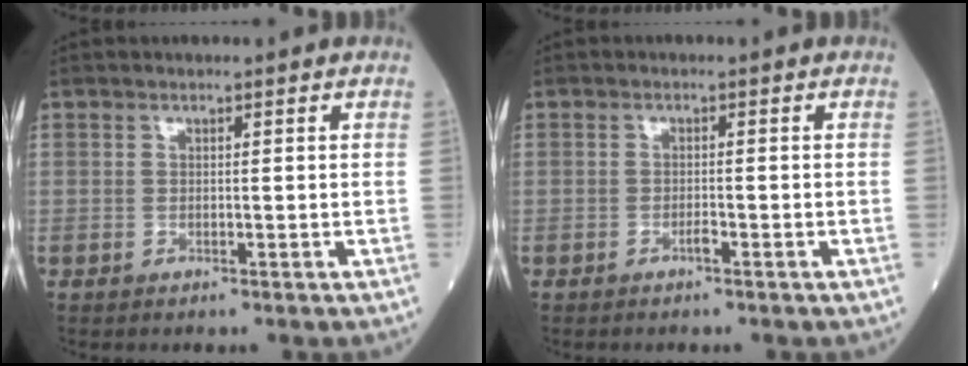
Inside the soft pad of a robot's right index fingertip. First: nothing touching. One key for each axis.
{"total": 0.9, "fx": -0.7, "fy": 0.1, "fz": 0.6, "tx": -0.013, "ty": 0.001, "tz": -0.012}